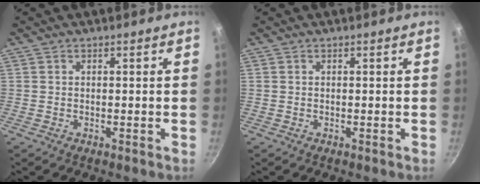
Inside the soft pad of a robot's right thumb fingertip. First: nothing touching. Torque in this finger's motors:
{"motor_torque": [0.00, 0.00, 0.00, 0.00, 0.00]}